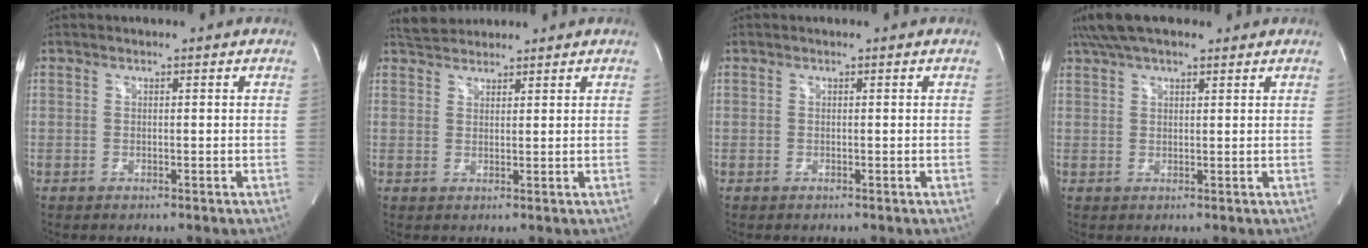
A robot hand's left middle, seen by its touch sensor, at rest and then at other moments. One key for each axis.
{"total": 3.9, "fx": 3.7, "fy": 1.2, "fz": 0.5, "tx": -0.019, "ty": 0.025, "tz": 0.069}
{"total": 0.0}
{"total": 8.0, "fx": 6.2, "fy": 2.5, "fz": 4.5, "tx": -0.082, "ty": 0.037, "tz": 0.110}